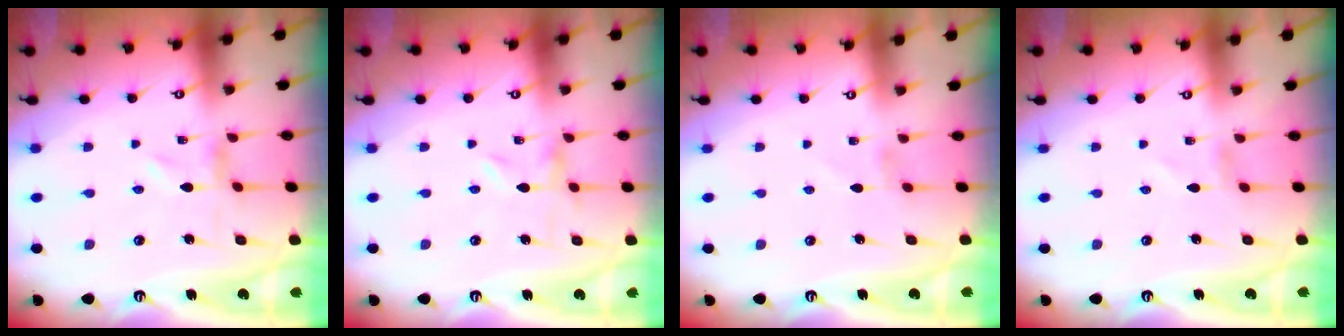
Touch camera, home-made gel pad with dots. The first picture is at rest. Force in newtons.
{"total": 0.0}
{"total": 0.0}
{"total": 0.8, "press": 0.8, "slide": 0.1}